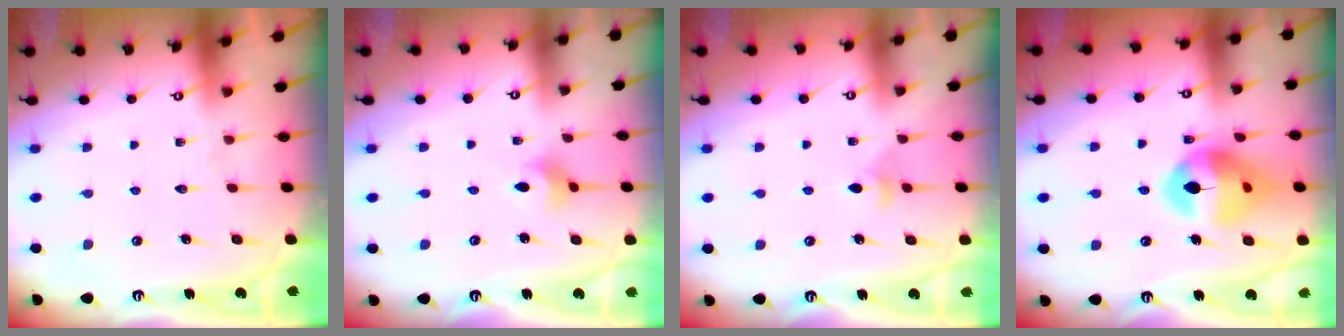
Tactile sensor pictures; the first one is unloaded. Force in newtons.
{"total": 3.2, "press": 3.1, "slide": 0.8}
{"total": 4.9, "press": 4.8, "slide": 0.8}
{"total": 15.4, "press": 15.3, "slide": 1.8}